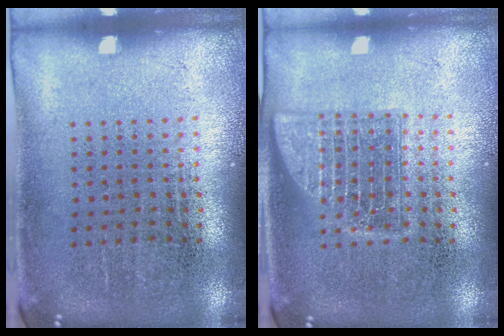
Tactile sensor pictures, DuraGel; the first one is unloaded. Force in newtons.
{"total": 2.1, "press": 2.0, "slide": 0.3}